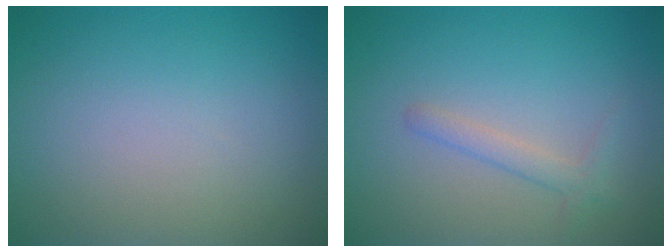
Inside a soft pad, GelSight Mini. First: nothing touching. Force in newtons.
{"total": 1.6, "press": 1.6, "slide": 0.1}